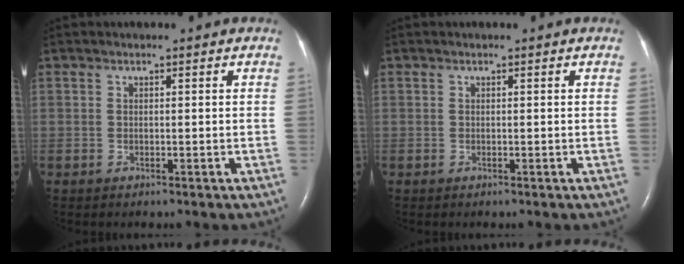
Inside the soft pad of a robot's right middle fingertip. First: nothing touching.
{"total": 0.0}